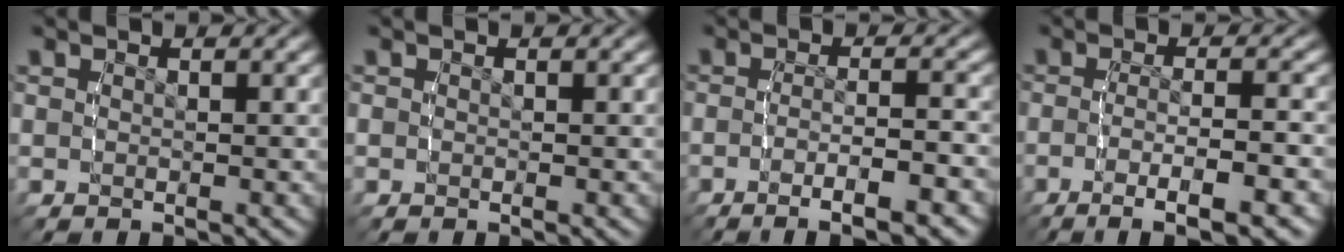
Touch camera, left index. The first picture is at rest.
{"total": 0.6, "force": [0.0, 0.5, 0.2], "torque": [-0.002, 0.001, 0.001]}
{"total": 5.1, "force": [-3.9, 0.8, 3.2], "torque": [-0.057, -0.010, -0.054]}
{"total": 6.1, "force": [-4.3, 1.1, 4.3], "torque": [-0.079, -0.019, -0.053]}